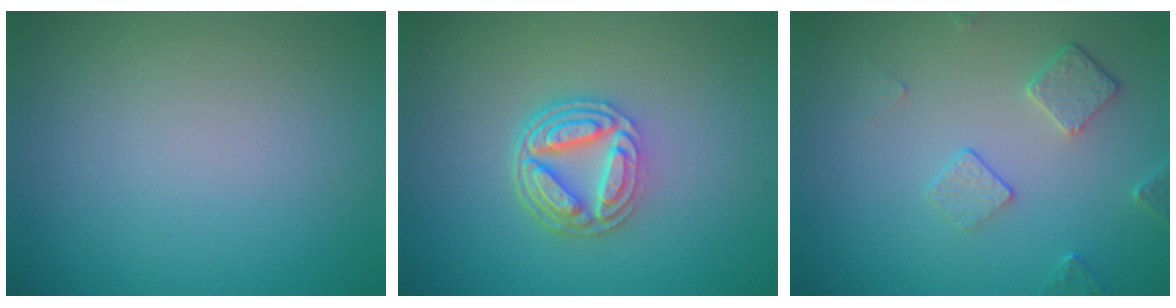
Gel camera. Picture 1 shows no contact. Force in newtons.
{"total": 5.0, "press": 3.7, "slide": 3.3}
{"total": 2.3, "press": 1.6, "slide": 1.6}